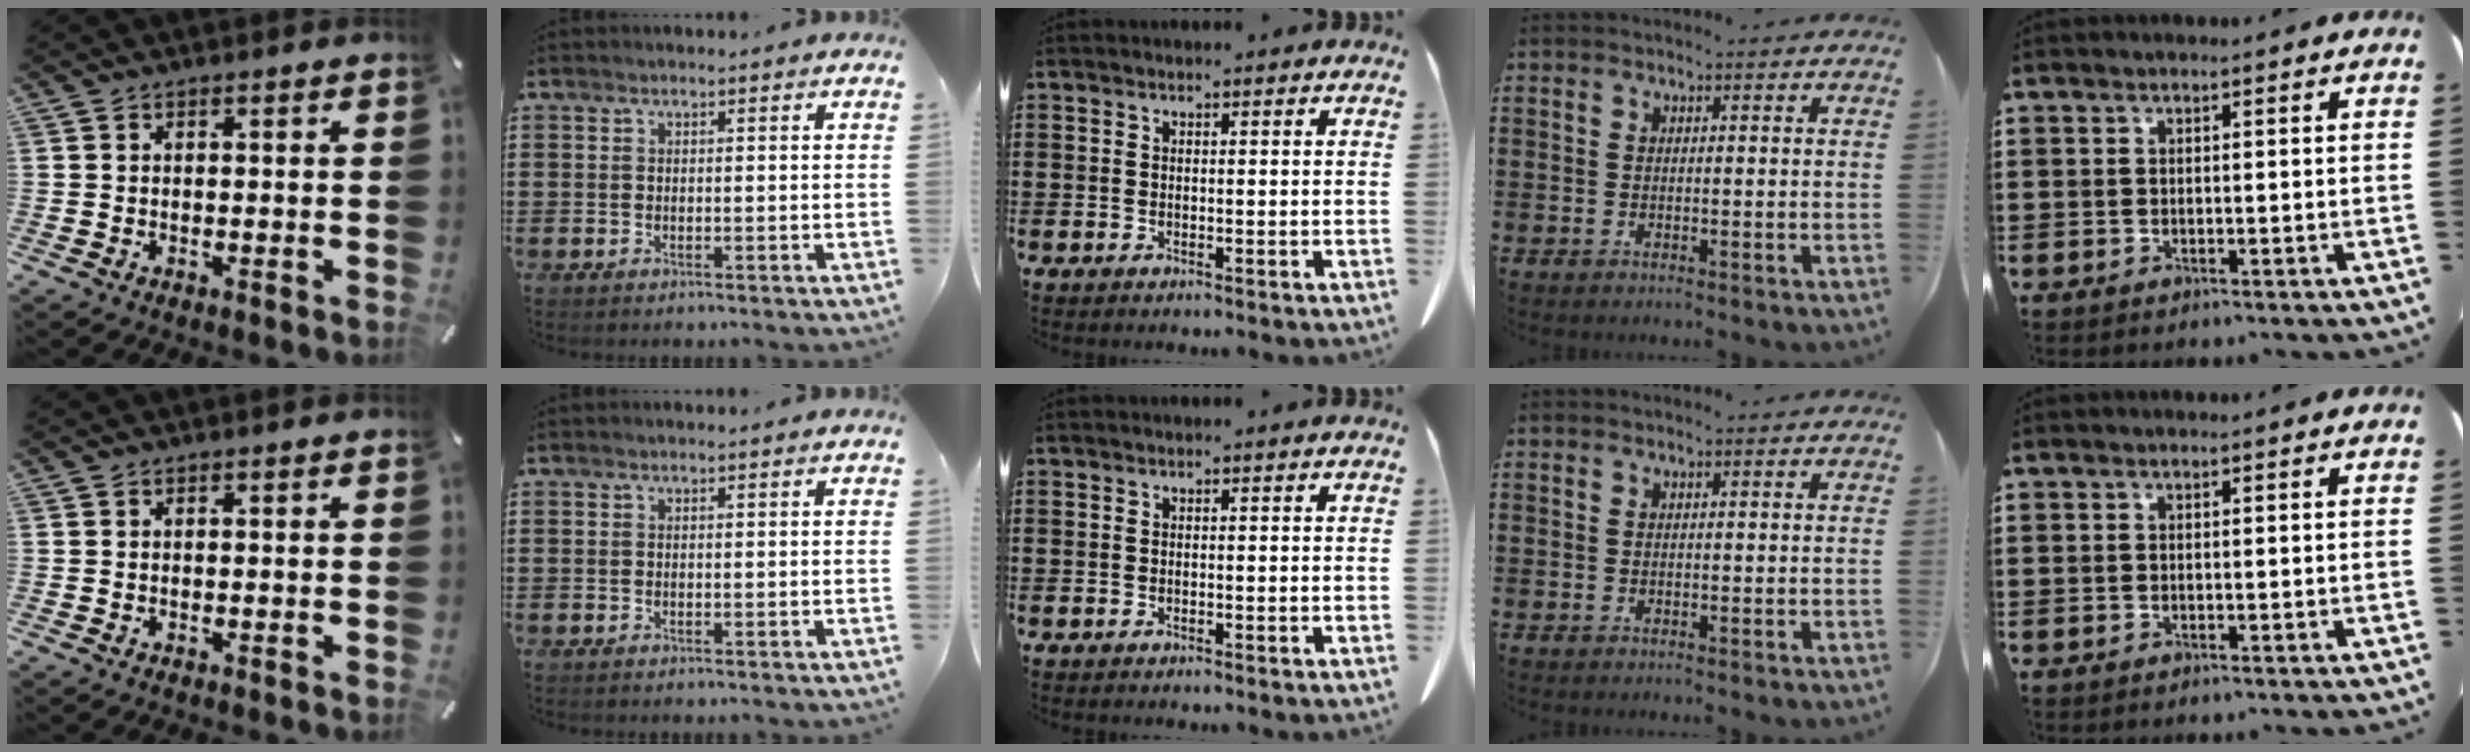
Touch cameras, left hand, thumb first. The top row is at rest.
{}